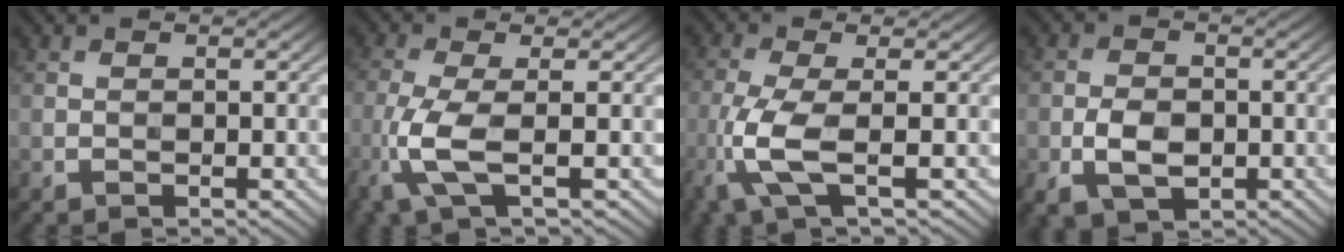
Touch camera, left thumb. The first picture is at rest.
{"total": 5.8, "force": [-1.7, 1.5, 5.3], "torque": [-0.130, -0.001, -0.045]}
{"total": 6.5, "force": [-2.0, 1.7, 5.9], "torque": [-0.142, -0.001, -0.053]}
{"total": 4.9, "force": [-1.5, 3.1, 3.5], "torque": [-0.069, -0.009, -0.030]}